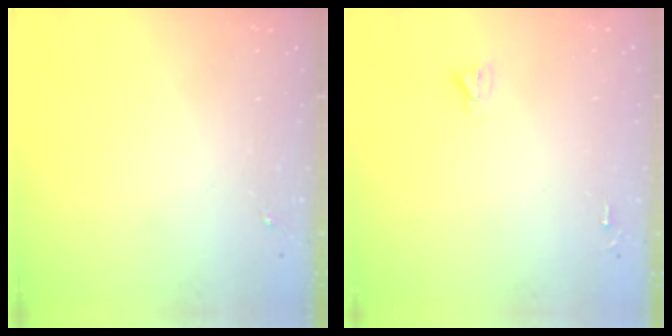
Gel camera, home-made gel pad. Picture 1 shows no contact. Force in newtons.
{"total": 2.7, "press": 2.7, "slide": 0.2}